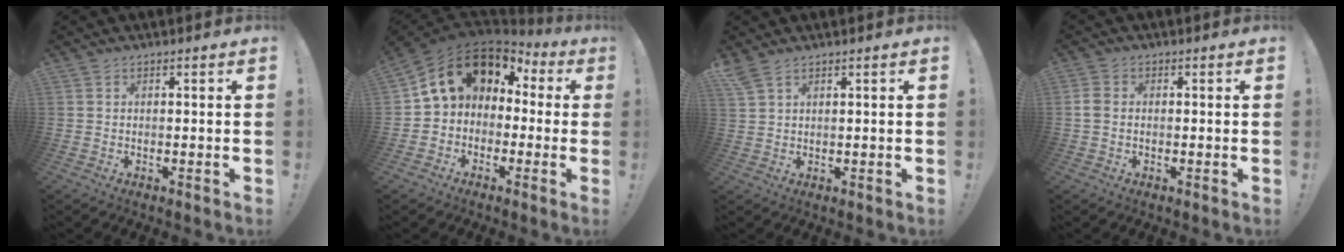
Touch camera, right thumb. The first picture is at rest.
{"total": 12.4, "force": [4.1, 9.3, 7.2], "torque": [-0.134, -0.011, 0.073]}
{"total": 3.0, "force": [2.3, 0.8, 1.7], "torque": [-0.042, -0.006, 0.046]}
{"total": 2.9, "force": [-0.2, 2.2, 1.9], "torque": [-0.045, 0.011, -0.004]}